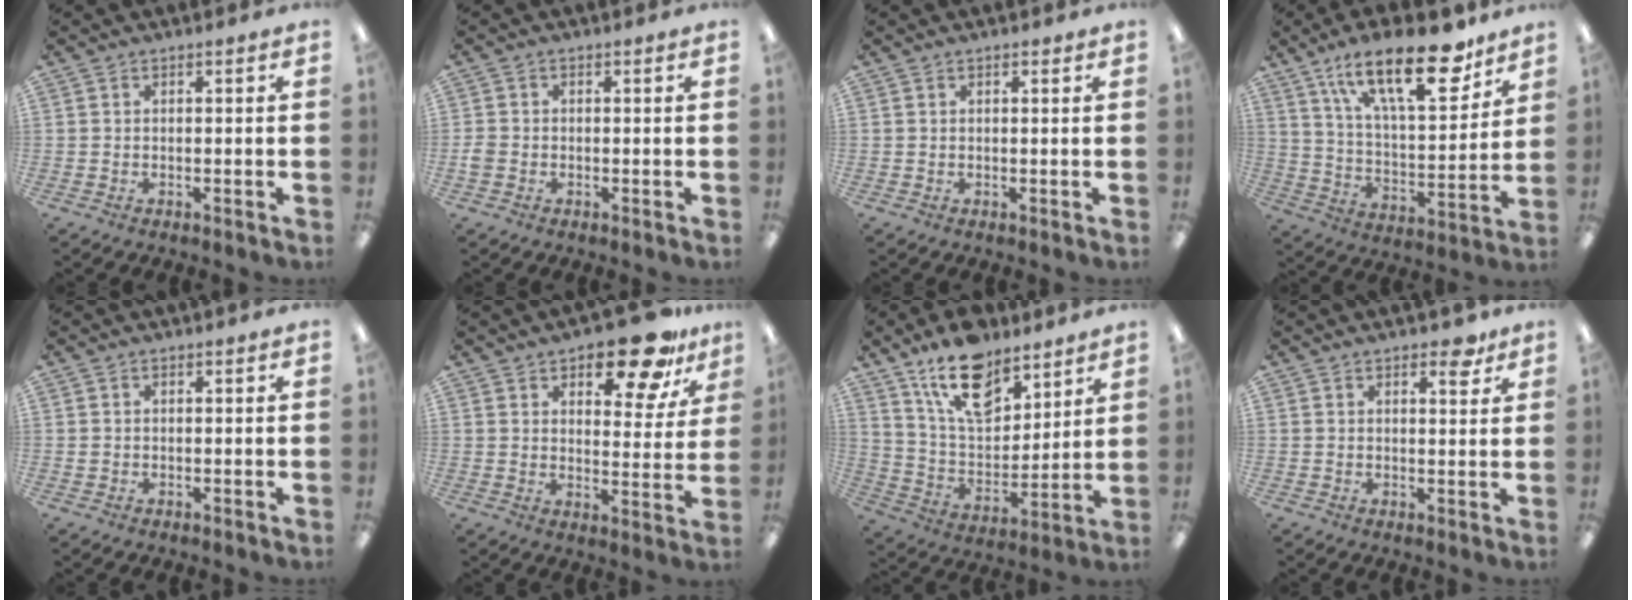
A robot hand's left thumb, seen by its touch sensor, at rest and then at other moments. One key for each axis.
{"total": 2.1, "fx": -0.7, "fy": 1.8, "fz": 0.9, "tx": -0.014, "ty": 0.005, "tz": -0.011}
{"total": 0.6, "fx": 0.5, "fy": 0.2, "fz": 0.3, "tx": 0.001, "ty": -0.001, "tz": 0.006}
{"total": 24.0, "fx": 15.3, "fy": 8.9, "fz": 16.2, "tx": -0.249, "ty": -0.083, "tz": 0.252}
{"total": 0.7, "fx": 0.2, "fy": 0.6, "fz": 0.3, "tx": -0.005, "ty": 0.004, "tz": 0.002}
{"total": 15.3, "fx": 11.1, "fy": 6.2, "fz": 8.5, "tx": -0.109, "ty": -0.066, "tz": 0.186}
{"total": 16.5, "fx": 11.8, "fy": 8.3, "fz": 8.1, "tx": -0.139, "ty": -0.063, "tz": 0.213}
{"total": 4.3, "fx": 3.0, "fy": 2.0, "fz": 2.4, "tx": -0.023, "ty": -0.011, "tz": 0.046}